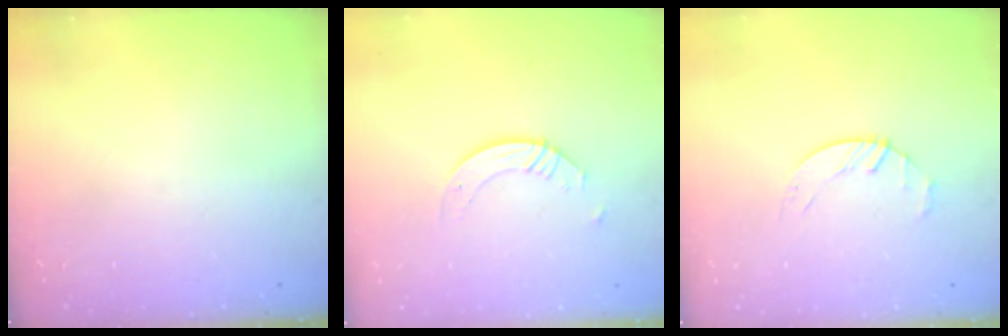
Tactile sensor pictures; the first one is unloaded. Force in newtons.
{"total": 3.8, "press": 3.8, "slide": 0.3}
{"total": 2.7, "press": 2.6, "slide": 0.3}